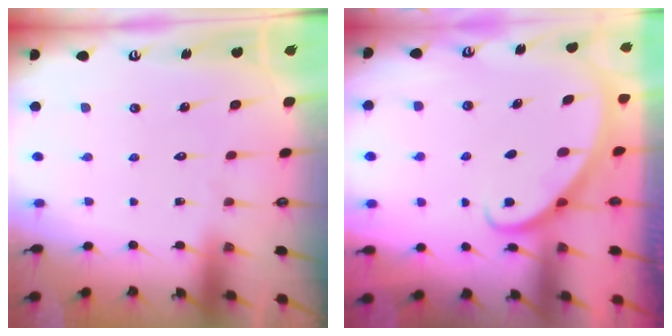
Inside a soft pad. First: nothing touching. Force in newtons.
{"total": 2.9, "press": 2.9, "slide": 0.2}